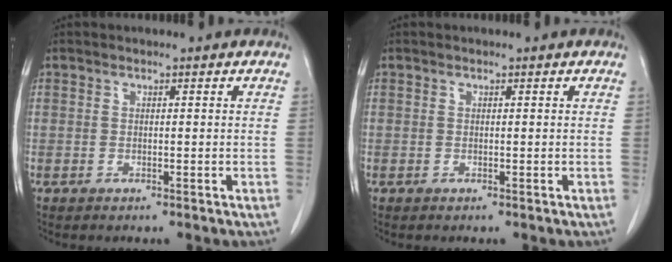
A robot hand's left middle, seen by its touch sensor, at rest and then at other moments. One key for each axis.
{"total": 0.0}